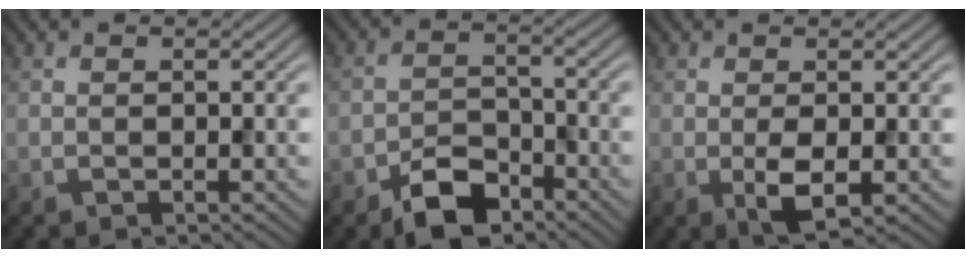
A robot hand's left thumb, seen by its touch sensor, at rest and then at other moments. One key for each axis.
{"total": 6.1, "fx": -4.2, "fy": 3.1, "fz": 3.2, "tx": -0.052, "ty": 0.000, "tz": -0.089}
{"total": 2.9, "fx": -0.3, "fy": 1.2, "fz": 2.6, "tx": -0.051, "ty": -0.007, "tz": -0.006}